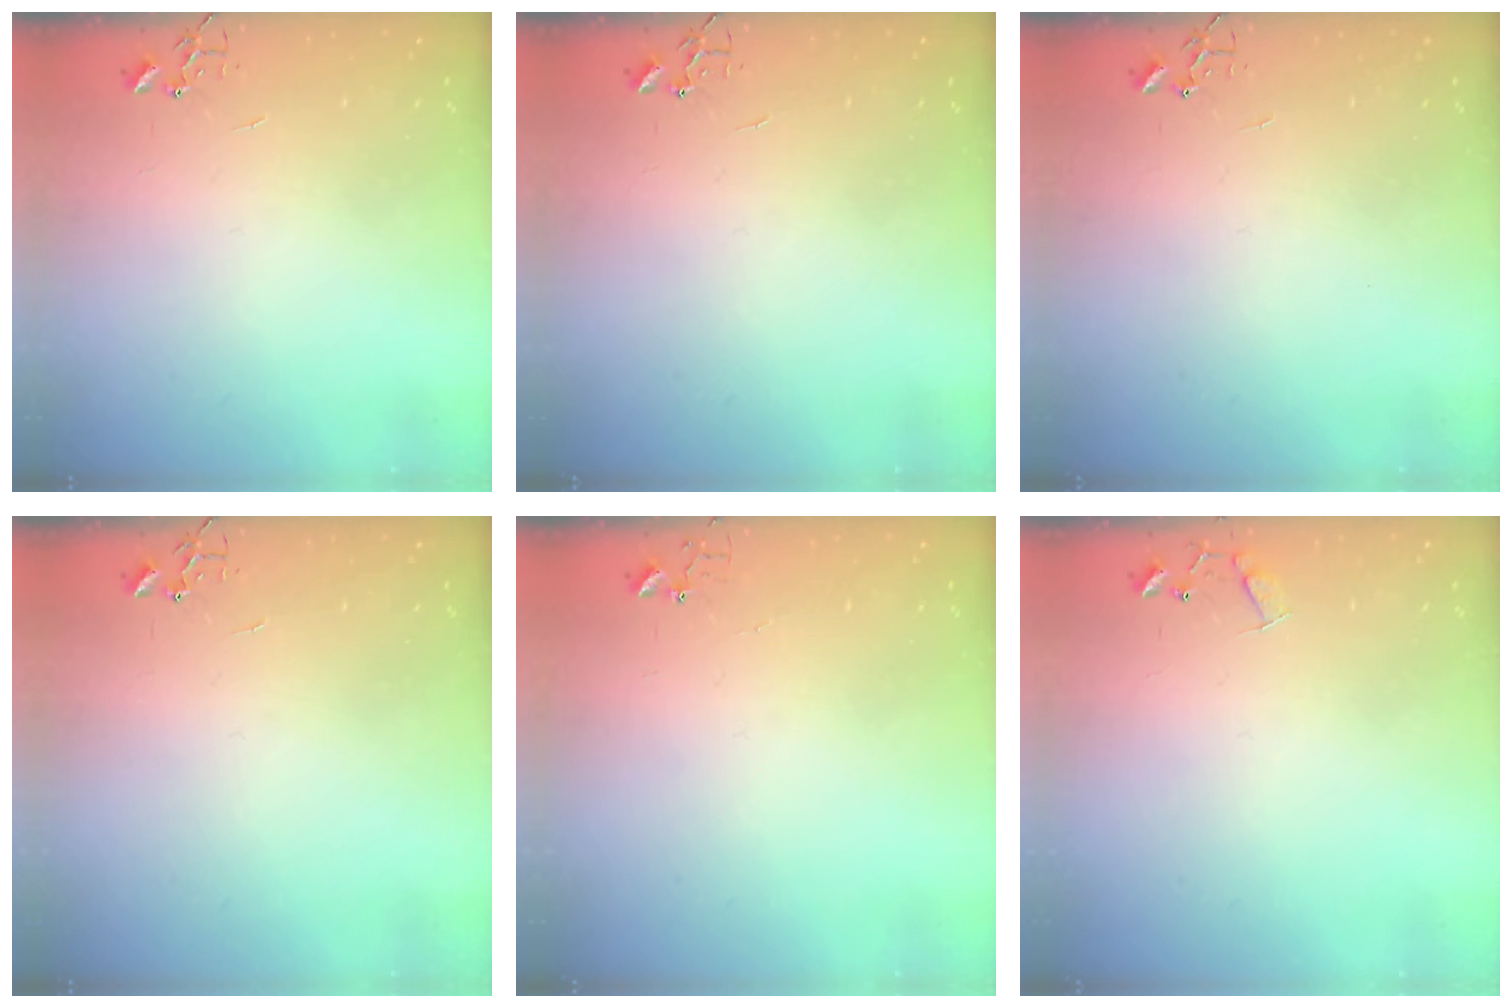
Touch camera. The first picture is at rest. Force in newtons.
{"total": 0.0}
{"total": 0.0}
{"total": 0.0}
{"total": 3.9, "press": 3.9, "slide": 0.3}
{"total": 8.1, "press": 8.1, "slide": 0.5}